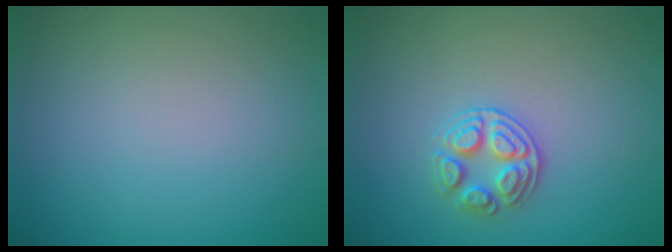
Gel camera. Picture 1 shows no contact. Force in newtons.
{"total": 2.6, "press": 2.6, "slide": 0.6}